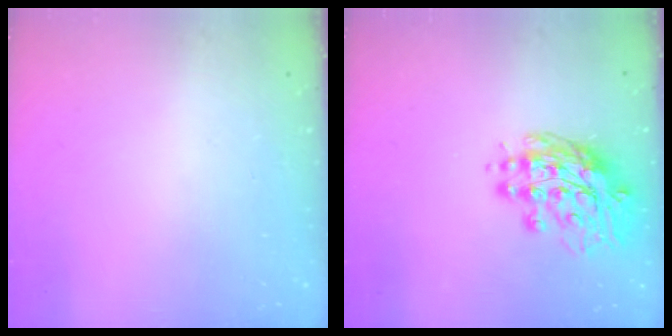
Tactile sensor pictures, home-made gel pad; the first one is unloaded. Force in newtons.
{"total": 14.9, "press": 14.8, "slide": 1.5}